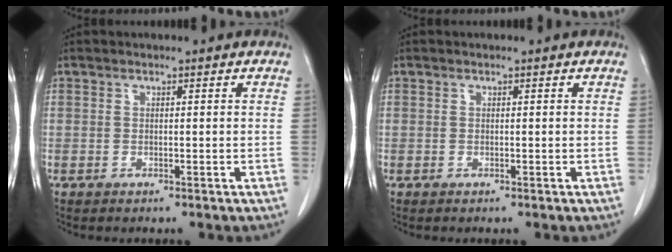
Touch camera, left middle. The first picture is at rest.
{"total": 0.0}